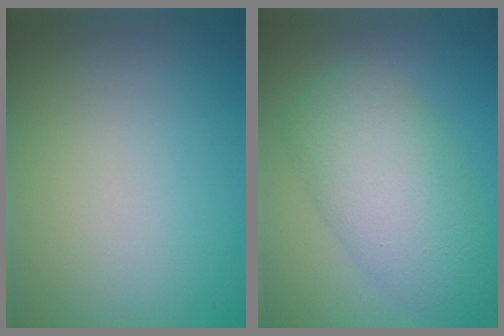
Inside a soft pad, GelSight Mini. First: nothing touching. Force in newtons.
{"total": 7.1, "press": 7.1, "slide": 0.3}